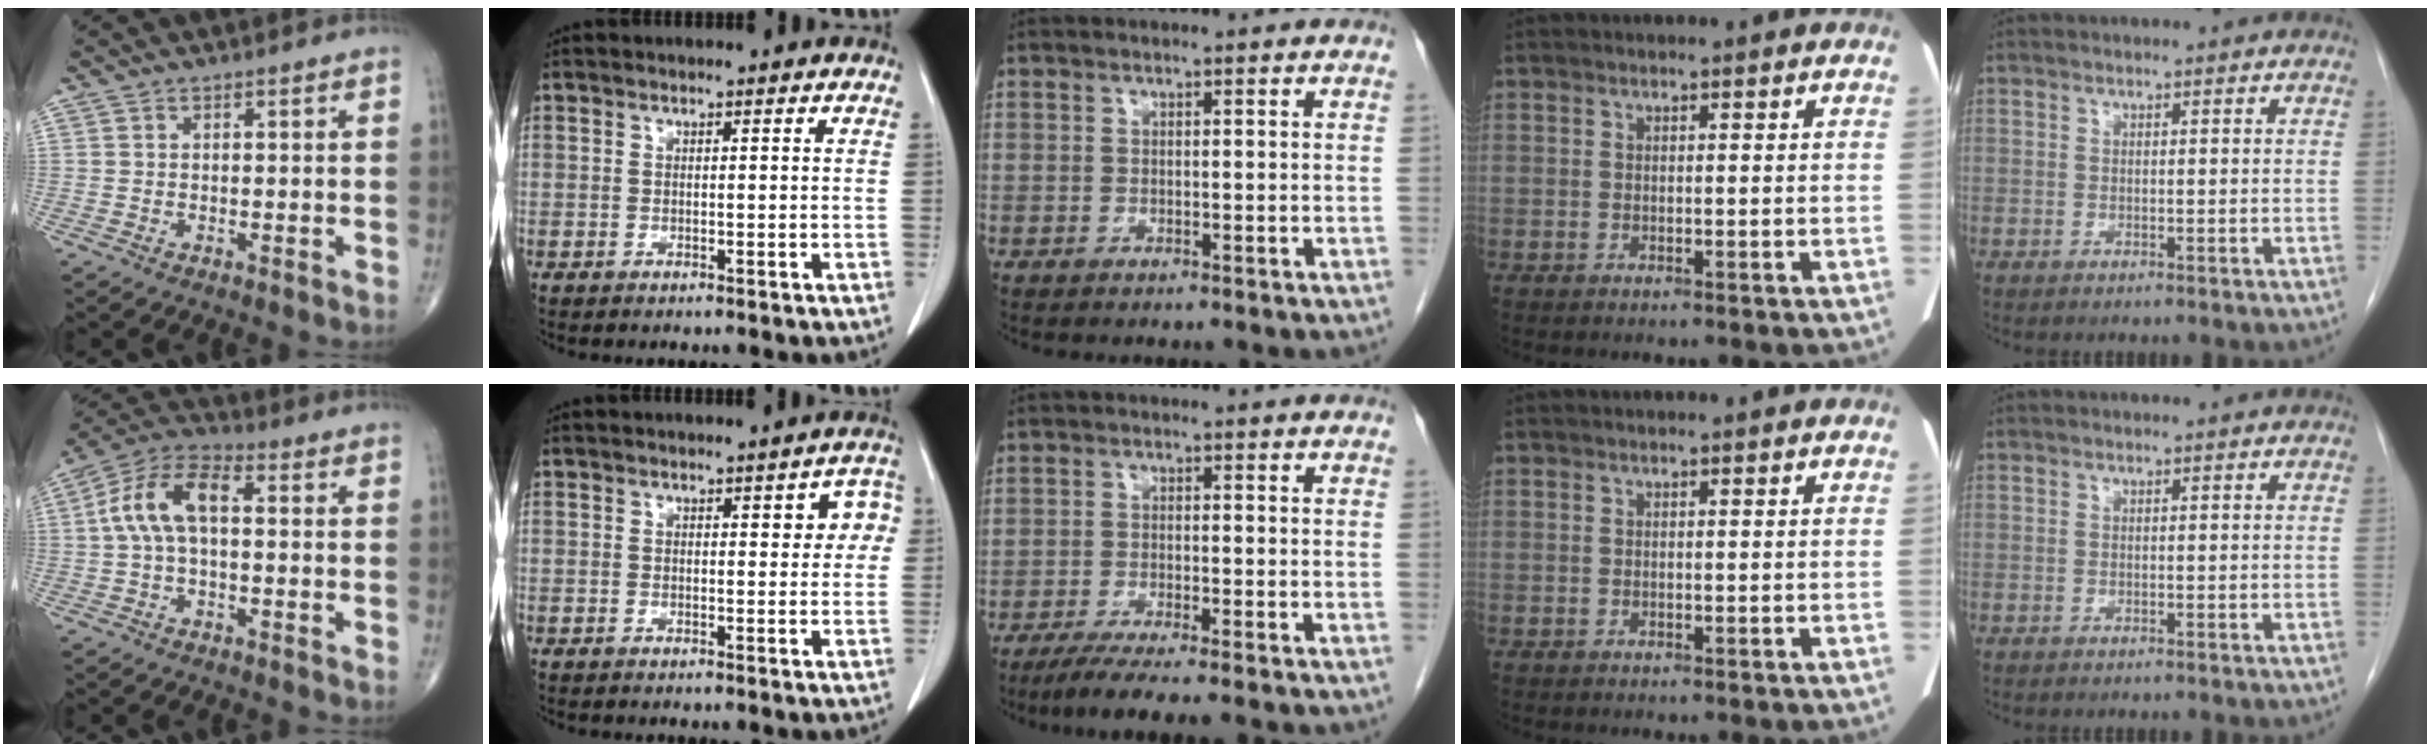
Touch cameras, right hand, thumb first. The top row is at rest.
{"thumb": {"total": 10.7, "force": [0.7, 5.6, 9.1], "torque": [-0.184, 0.037, 0.004]}, "index": {"total": 4.0, "force": [1.1, 1.8, 3.4], "torque": [-0.024, 0.013, 0.009]}, "middle": {"total": 7.2, "force": [-5.8, 0.0, 4.3], "torque": [-0.061, -0.016, -0.092]}}